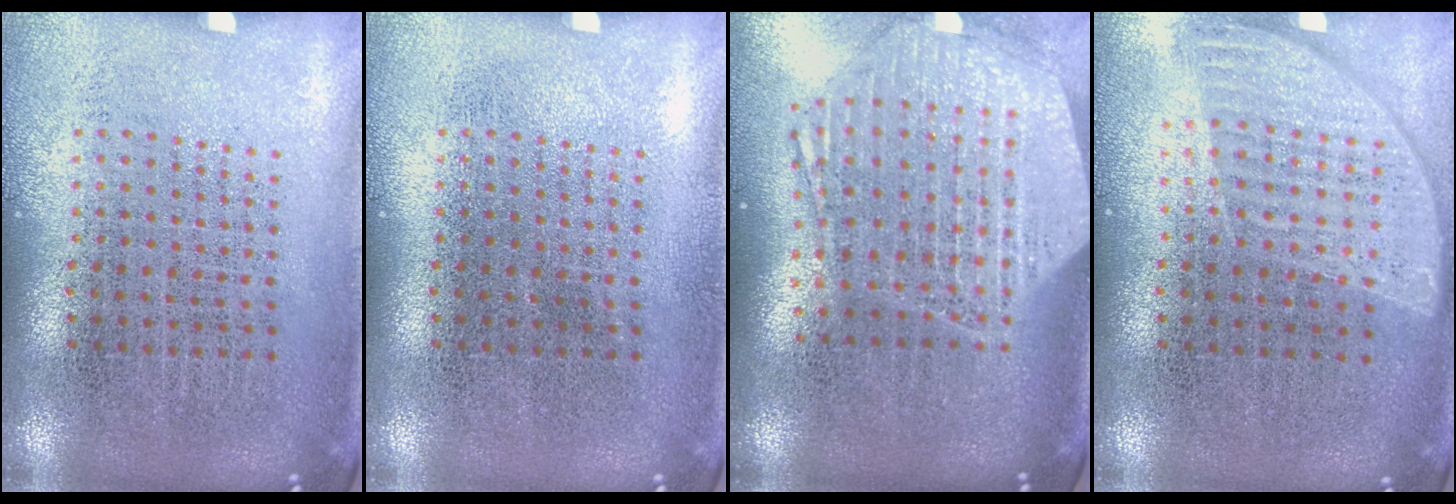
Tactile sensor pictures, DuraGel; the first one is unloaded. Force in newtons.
{"total": 0.0}
{"total": 2.9, "press": 2.3, "slide": 1.7}
{"total": 0.9, "press": 0.8, "slide": 0.3}